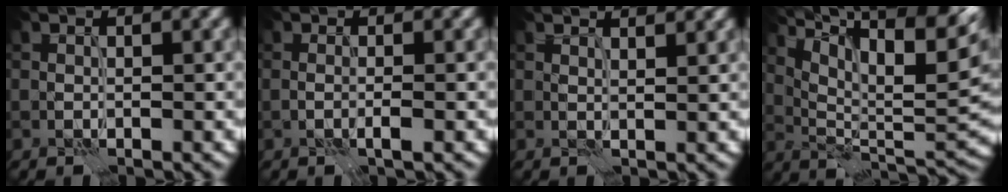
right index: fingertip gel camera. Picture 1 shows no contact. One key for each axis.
{"total": 1.1, "fx": -0.5, "fy": 0.2, "fz": 0.9, "tx": -0.018, "ty": -0.003, "tz": -0.009}
{"total": 3.2, "fx": 2.3, "fy": 1.2, "fz": 1.8, "tx": -0.004, "ty": 0.013, "tz": 0.011}
{"total": 14.1, "fx": 7.8, "fy": 4.8, "fz": 10.8, "tx": -0.179, "ty": 0.024, "tz": 0.119}